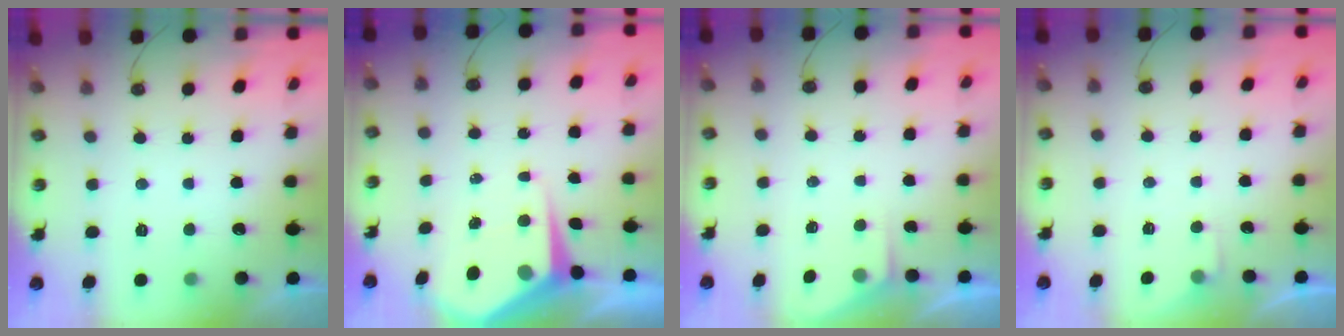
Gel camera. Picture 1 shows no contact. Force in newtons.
{"total": 7.4, "press": 7.4, "slide": 0.6}
{"total": 1.8, "press": 1.7, "slide": 0.3}
{"total": 3.3, "press": 3.2, "slide": 0.5}